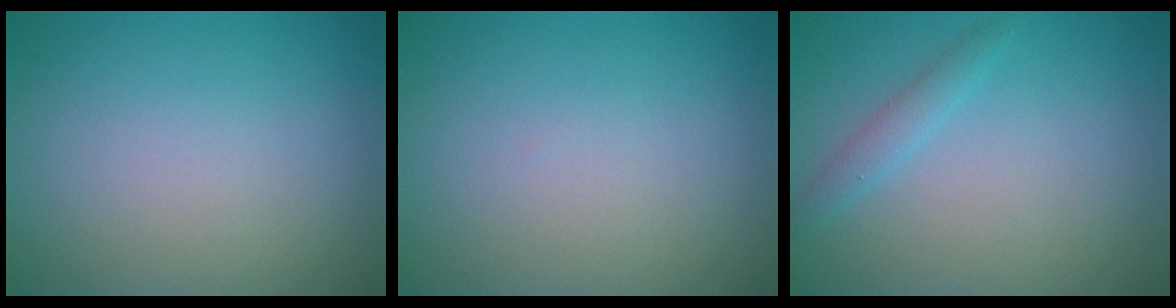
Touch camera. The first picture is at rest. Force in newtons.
{"total": 0.0}
{"total": 1.5, "press": 1.5, "slide": 0.1}